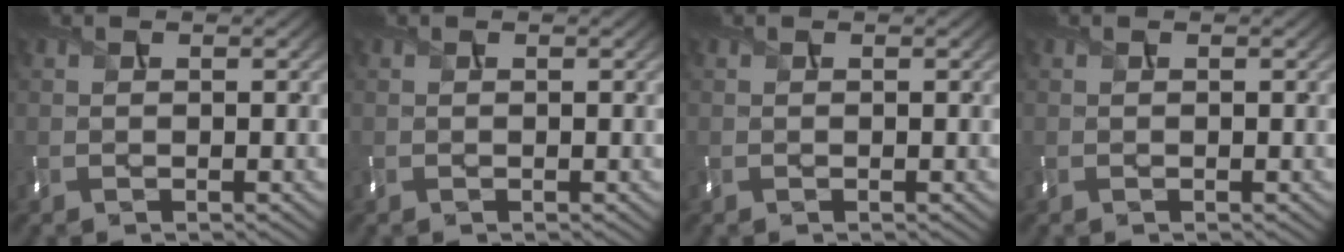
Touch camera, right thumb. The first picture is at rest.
{"total": 0.0}
{"total": 0.0}
{"total": 0.0}